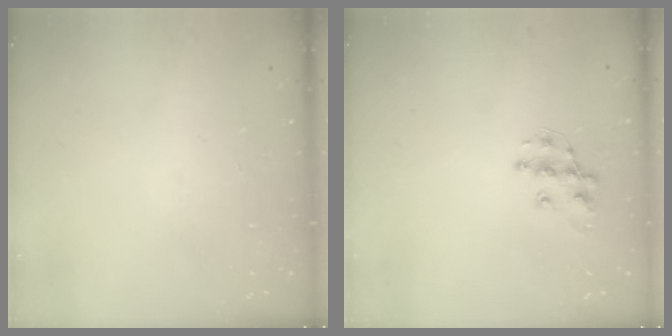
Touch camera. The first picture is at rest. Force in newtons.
{"total": 9.8, "press": 9.8, "slide": 0.6}